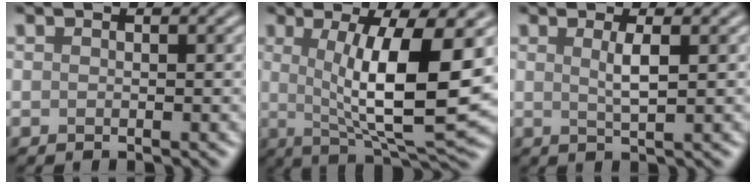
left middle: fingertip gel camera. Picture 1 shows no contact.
{"total": 10.0, "force": [1.0, 2.4, 9.7], "torque": [-0.148, -0.013, 0.024]}
{"total": 2.0, "force": [0.6, 0.5, 1.9], "torque": [-0.034, -0.001, 0.008]}